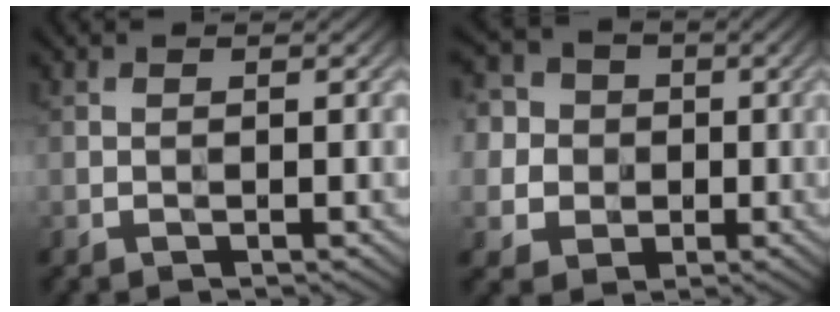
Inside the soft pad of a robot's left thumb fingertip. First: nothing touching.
{"total": 10.3, "force": [1.2, 9.4, 4.0], "torque": [-0.146, 0.017, 0.000]}